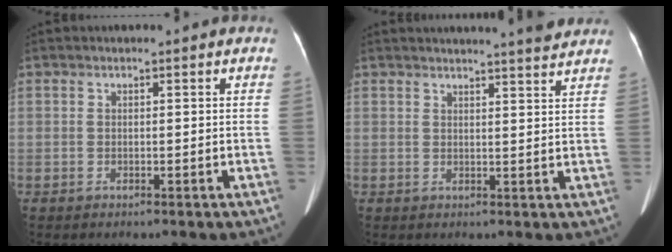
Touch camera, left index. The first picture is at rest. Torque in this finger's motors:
{"motor_torque": [0.26, -0.48, 0.12, 0.06]}